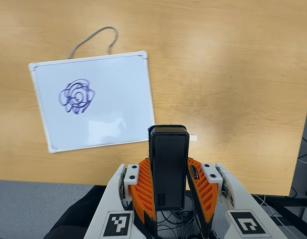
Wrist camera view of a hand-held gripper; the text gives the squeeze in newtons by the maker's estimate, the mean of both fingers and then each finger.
{"total": 4.1, "left": 2.7, "right": 5.5}